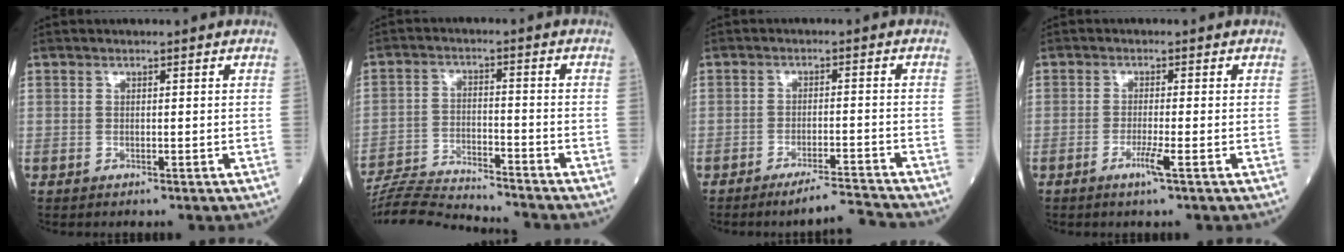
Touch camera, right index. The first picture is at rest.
{"total": 13.6, "force": [-13.1, -0.6, 3.3], "torque": [-0.056, -0.005, -0.221]}
{"total": 5.1, "force": [-4.7, -1.5, 1.1], "torque": [-0.015, -0.009, -0.081]}
{"total": 2.6, "force": [-1.3, -0.4, 2.3], "torque": [-0.047, -0.006, -0.027]}